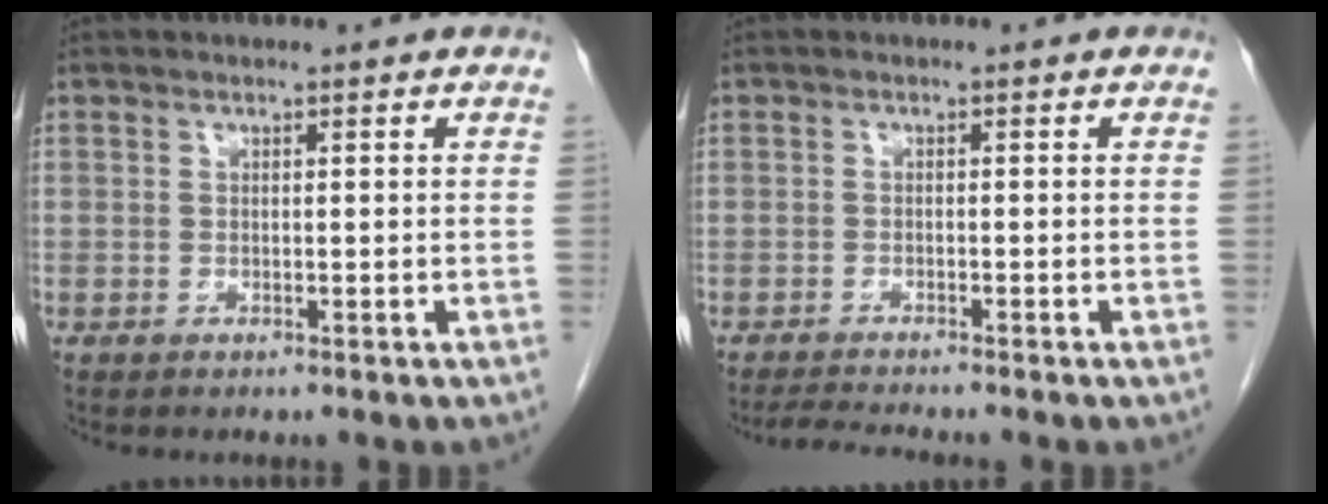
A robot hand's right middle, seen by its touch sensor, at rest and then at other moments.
{"total": 3.3, "force": [-3.0, -0.7, 1.0], "torque": [-0.025, -0.018, -0.053]}